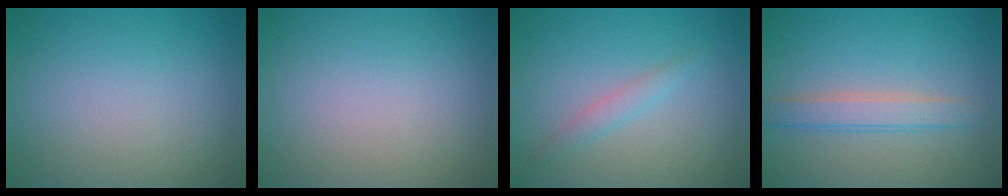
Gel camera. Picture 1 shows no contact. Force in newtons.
{"total": 0.0}
{"total": 1.4, "press": 1.4, "slide": 0.1}
{"total": 2.7, "press": 2.7, "slide": 0.0}